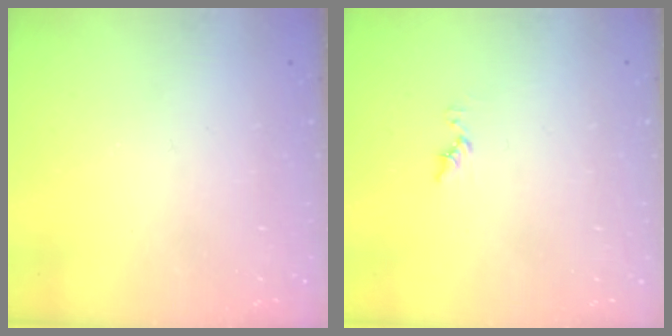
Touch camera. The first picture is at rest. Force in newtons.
{"total": 5.6, "press": 5.6, "slide": 0.5}